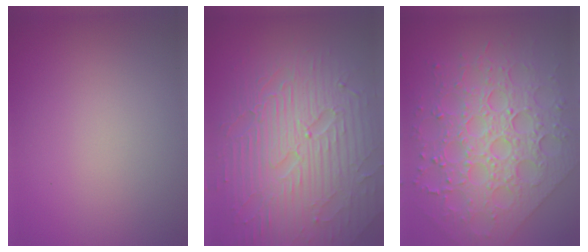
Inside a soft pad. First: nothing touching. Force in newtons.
{"total": 8.8, "press": 6.3, "slide": 6.1}
{"total": 6.8, "press": 6.0, "slide": 3.3}